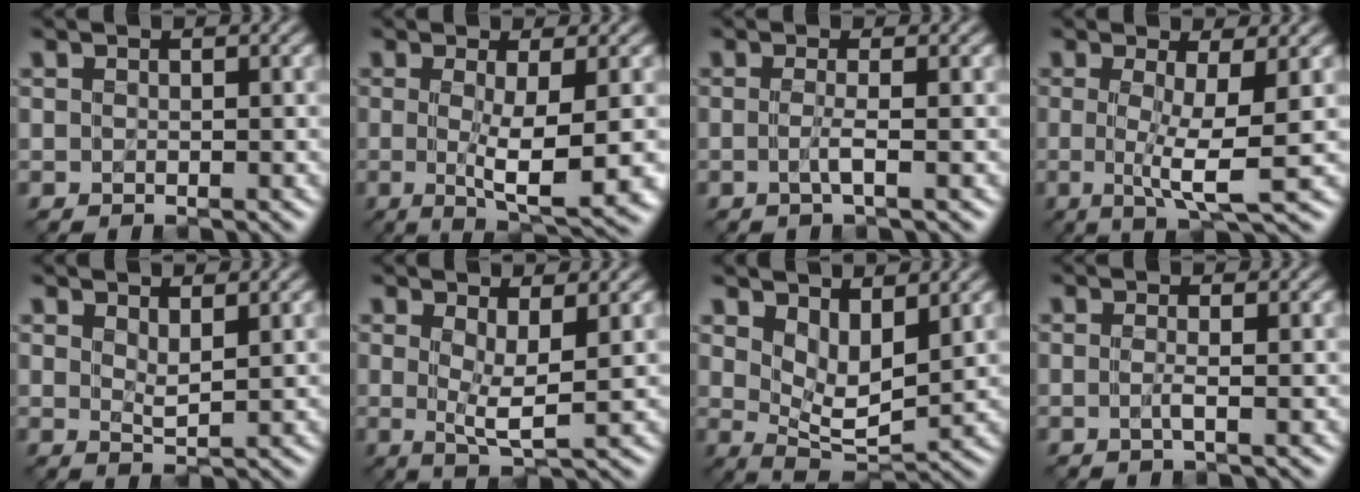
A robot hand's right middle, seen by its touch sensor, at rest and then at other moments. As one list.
[{"total": 5.2, "force": [-0.7, 0.5, 5.2], "torque": [-0.089, -0.011, -0.010]}, {"total": 1.3, "force": [-0.7, -0.3, 1.1], "torque": [-0.026, -0.001, -0.015]}, {"total": 3.7, "force": [-0.3, -0.2, 3.7], "torque": [-0.067, -0.011, -0.008]}, {"total": 1.1, "force": [0.7, 0.0, 0.8], "torque": [-0.019, -0.003, 0.016]}, {"total": 2.5, "force": [0.5, 0.2, 2.4], "torque": [-0.048, -0.008, 0.010]}, {"total": 3.5, "force": [1.8, 1.4, 2.6], "torque": [-0.057, -0.015, 0.028]}, {"total": 1.0, "force": [-0.6, -0.2, 0.7], "torque": [-0.015, -0.001, -0.012]}]